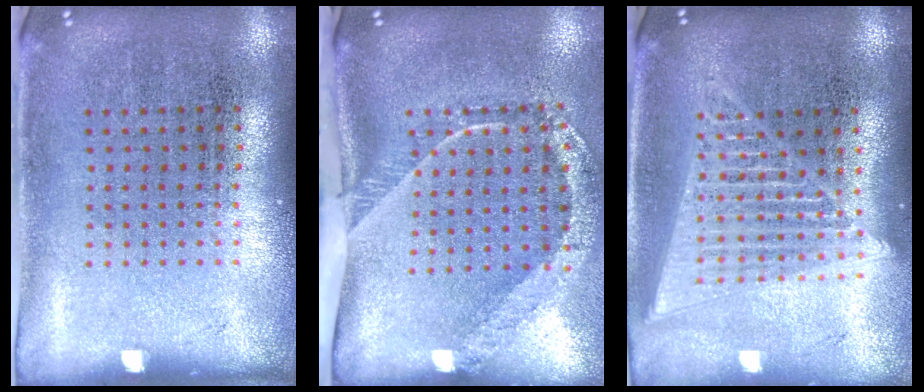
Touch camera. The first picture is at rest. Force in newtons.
{"total": 2.5, "press": 1.6, "slide": 1.8}
{"total": 1.8, "press": 1.6, "slide": 0.9}